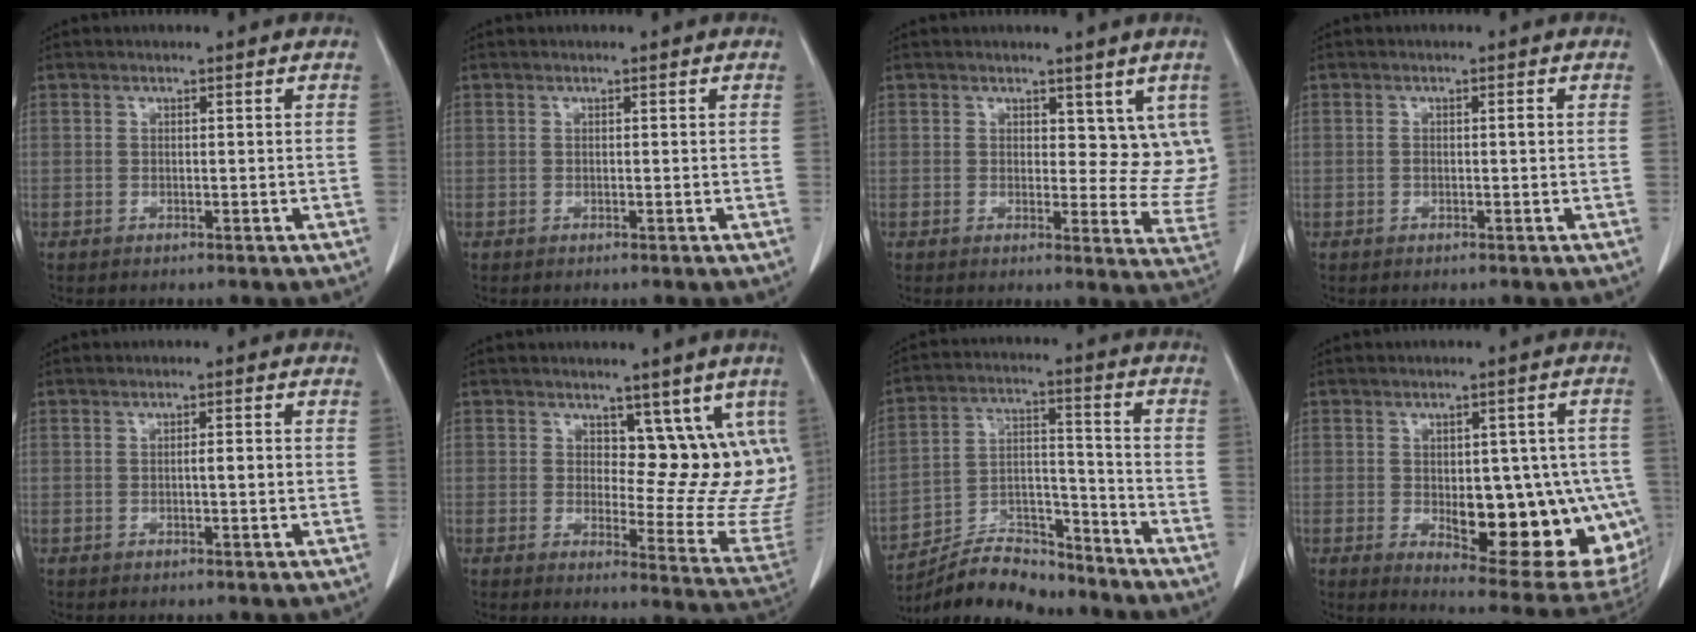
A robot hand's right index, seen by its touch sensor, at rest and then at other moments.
{"total": 0.0}
{"total": 7.1, "force": [3.8, 4.2, 4.2], "torque": [-0.023, -0.020, 0.043]}
{"total": 1.1, "force": [0.0, 0.3, 1.0], "torque": [-0.021, 0.002, 0.002]}
{"total": 1.7, "force": [-0.2, 0.2, 1.7], "torque": [-0.027, 0.002, -0.003]}
{"total": 10.8, "force": [5.7, 5.2, 7.5], "torque": [-0.071, -0.020, 0.072]}
{"total": 12.0, "force": [-11.4, 3.1, 2.3], "torque": [-0.033, 0.034, -0.203]}
{"total": 19.1, "force": [-4.3, 7.7, 17.0], "torque": [-0.147, 0.007, -0.029]}